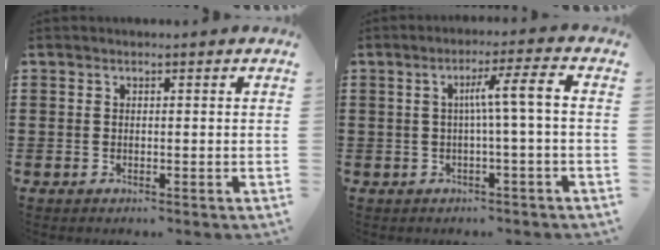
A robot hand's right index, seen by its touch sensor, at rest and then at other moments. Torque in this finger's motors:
{"motor_torque": [0.89, -0.37, 0.25, 0.15]}